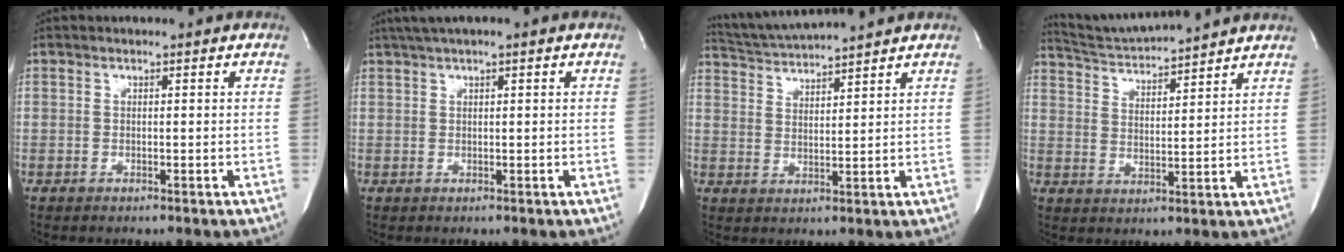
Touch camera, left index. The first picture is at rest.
{"total": 3.5, "force": [2.1, 0.1, 2.8], "torque": [-0.053, 0.016, 0.036]}
{"total": 7.7, "force": [7.3, -1.4, 1.7], "torque": [-0.041, 0.005, 0.131]}
{"total": 9.8, "force": [9.4, -1.0, 2.5], "torque": [-0.058, 0.007, 0.158]}